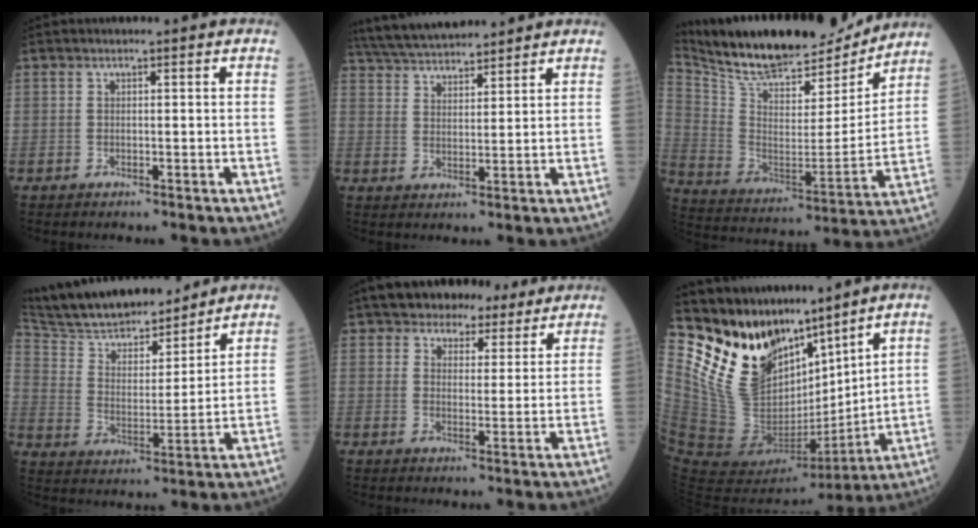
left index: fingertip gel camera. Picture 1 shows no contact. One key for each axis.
{"total": 11.6, "fx": 10.8, "fy": 1.8, "fz": 3.8, "tx": -0.076, "ty": 0.029, "tz": 0.189}
{"total": 23.6, "fx": 21.0, "fy": 6.0, "fz": 8.8, "tx": -0.167, "ty": -0.012, "tz": 0.332}
{"total": 18.7, "fx": 16.6, "fy": 4.1, "fz": 7.7, "tx": -0.132, "ty": 0.007, "tz": 0.279}
{"total": 8.8, "fx": 7.4, "fy": 4.1, "fz": 2.6, "tx": -0.024, "ty": 0.017, "tz": 0.097}
{"total": 16.6, "fx": 13.9, "fy": 6.3, "fz": 6.5, "tx": -0.117, "ty": -0.011, "tz": 0.276}